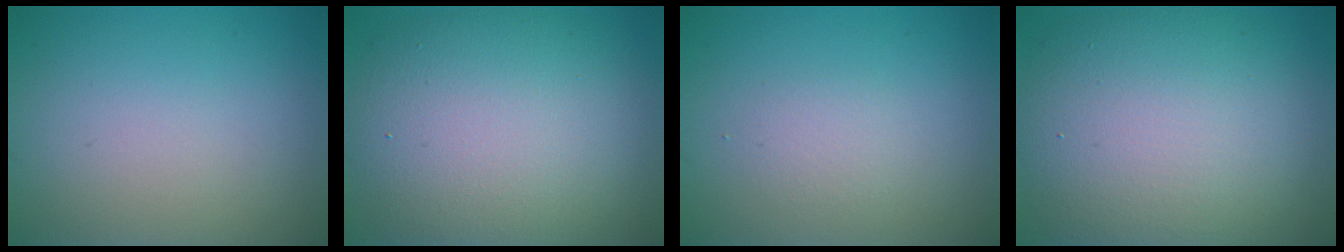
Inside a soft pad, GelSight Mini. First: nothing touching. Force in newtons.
{"total": 11.8, "press": 11.8, "slide": 0.9}
{"total": 1.3, "press": 1.3, "slide": 0.1}
{"total": 12.2, "press": 12.2, "slide": 0.9}